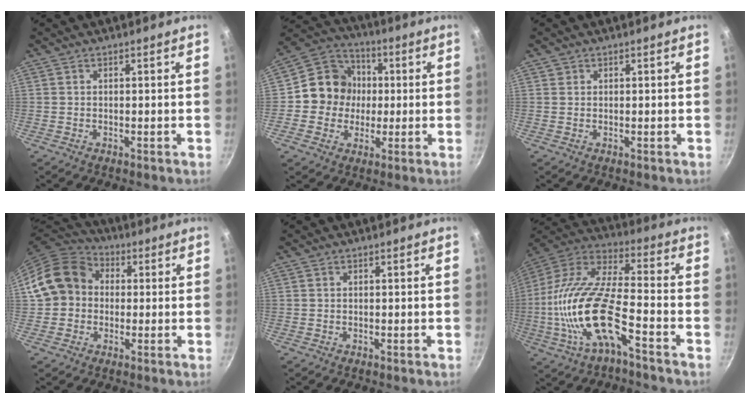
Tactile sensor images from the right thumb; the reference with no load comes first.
{"total": 11.5, "force": [0.1, 10.8, 4.1], "torque": [-0.029, 0.022, -0.018]}
{"total": 0.7, "force": [0.3, 0.6, 0.0], "torque": [0.006, 0.002, 0.003]}
{"total": 12.8, "force": [0.8, 11.0, 6.4], "torque": [-0.083, 0.032, -0.003]}
{"total": 0.0}
{"total": 19.8, "force": [-6.9, 6.7, 17.3], "torque": [-0.337, 0.049, -0.147]}